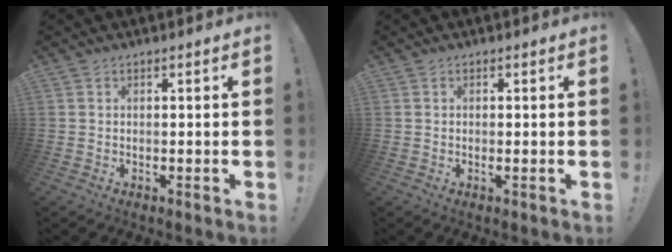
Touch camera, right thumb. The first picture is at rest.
{"total": 1.5, "force": [-0.1, -0.1, 1.4], "torque": [-0.020, -0.006, -0.003]}